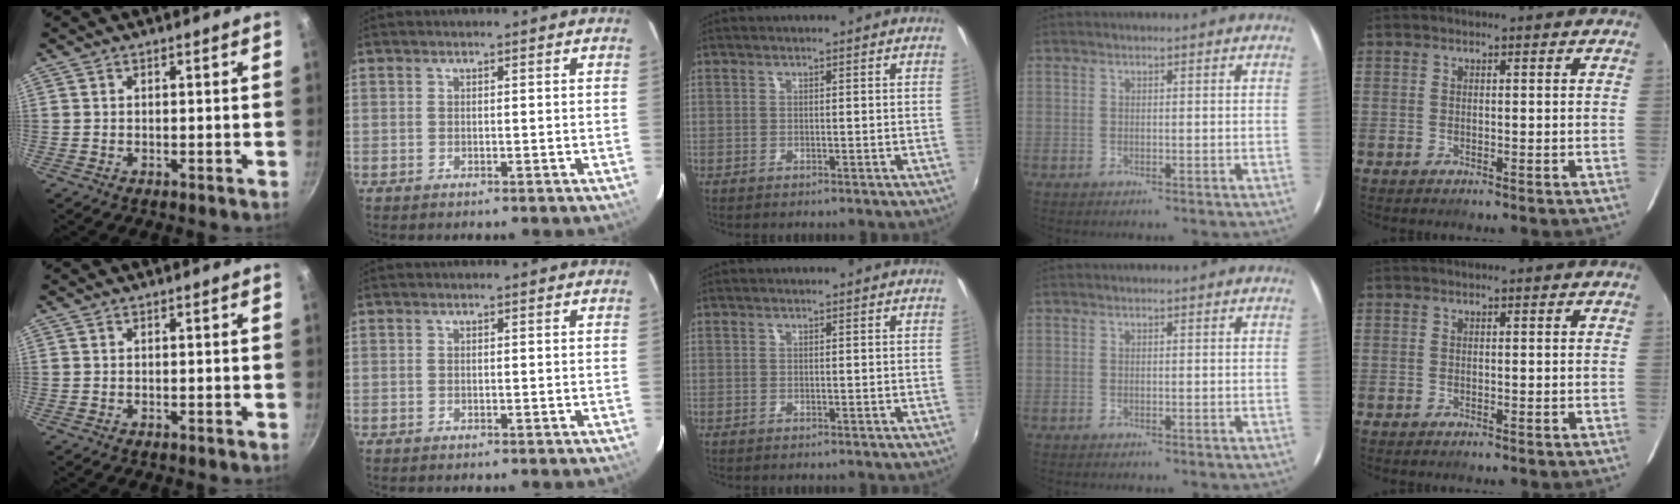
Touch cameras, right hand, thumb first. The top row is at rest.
{}